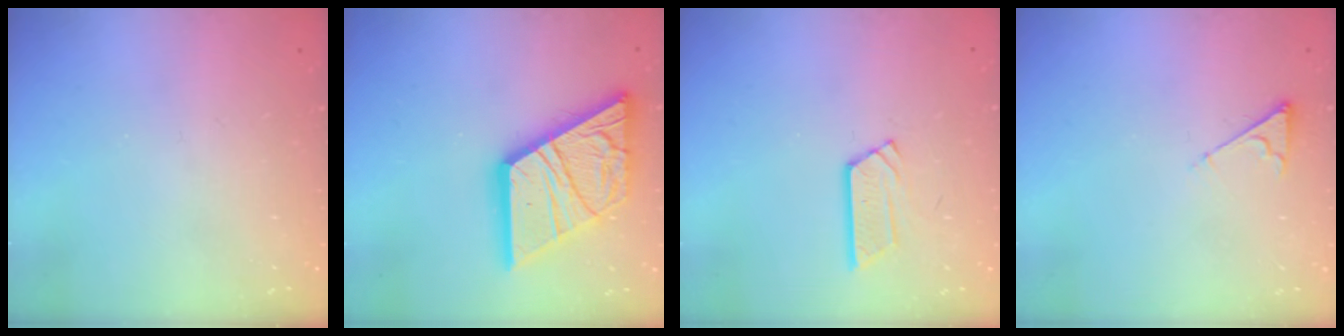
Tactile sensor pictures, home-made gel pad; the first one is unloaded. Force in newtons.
{"total": 25.6, "press": 25.4, "slide": 2.9}
{"total": 5.1, "press": 5.1, "slide": 0.4}
{"total": 3.6, "press": 3.6, "slide": 0.4}